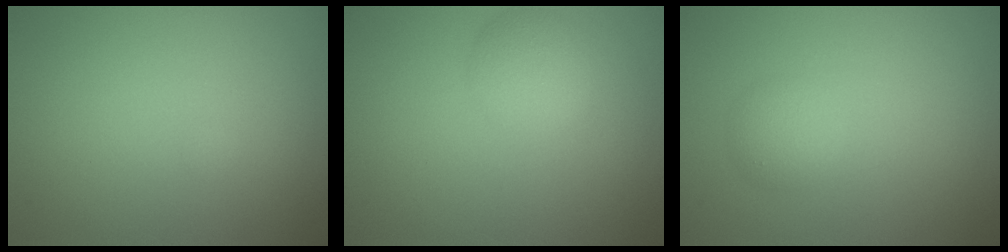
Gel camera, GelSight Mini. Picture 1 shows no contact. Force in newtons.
{"total": 2.5, "press": 2.5, "slide": 0.1}
{"total": 1.7, "press": 1.7, "slide": 0.1}